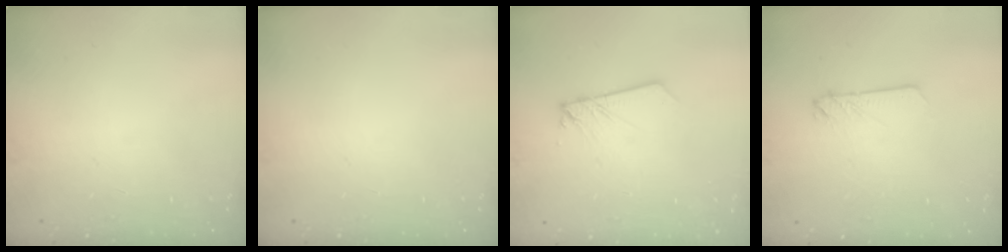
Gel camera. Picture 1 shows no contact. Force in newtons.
{"total": 0.0}
{"total": 3.0, "press": 3.0, "slide": 0.4}
{"total": 2.4, "press": 2.4, "slide": 0.2}